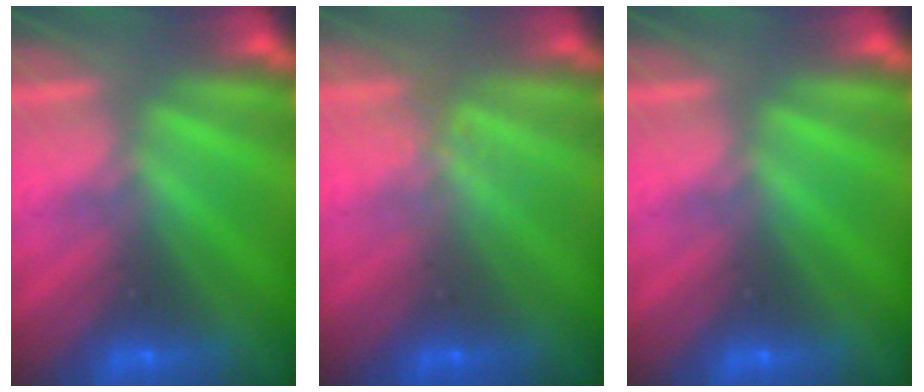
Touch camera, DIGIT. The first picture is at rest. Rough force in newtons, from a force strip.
{"total": 1.0}
{"total": 0.0}